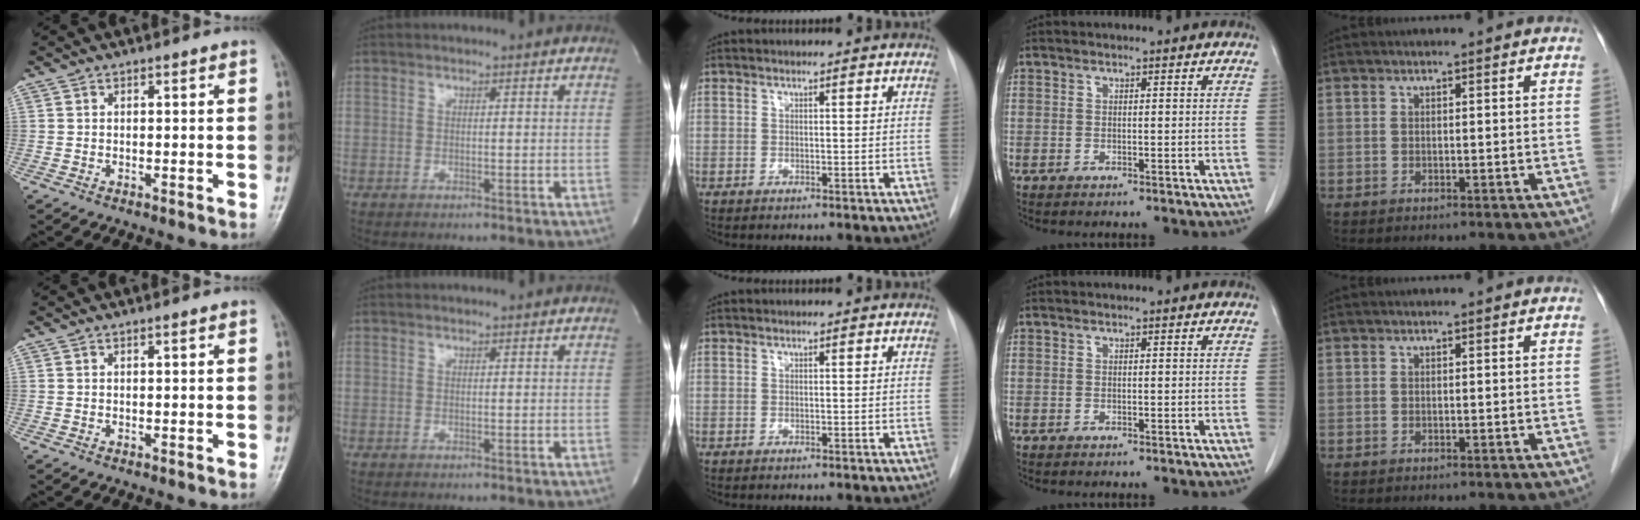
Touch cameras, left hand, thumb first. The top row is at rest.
{}